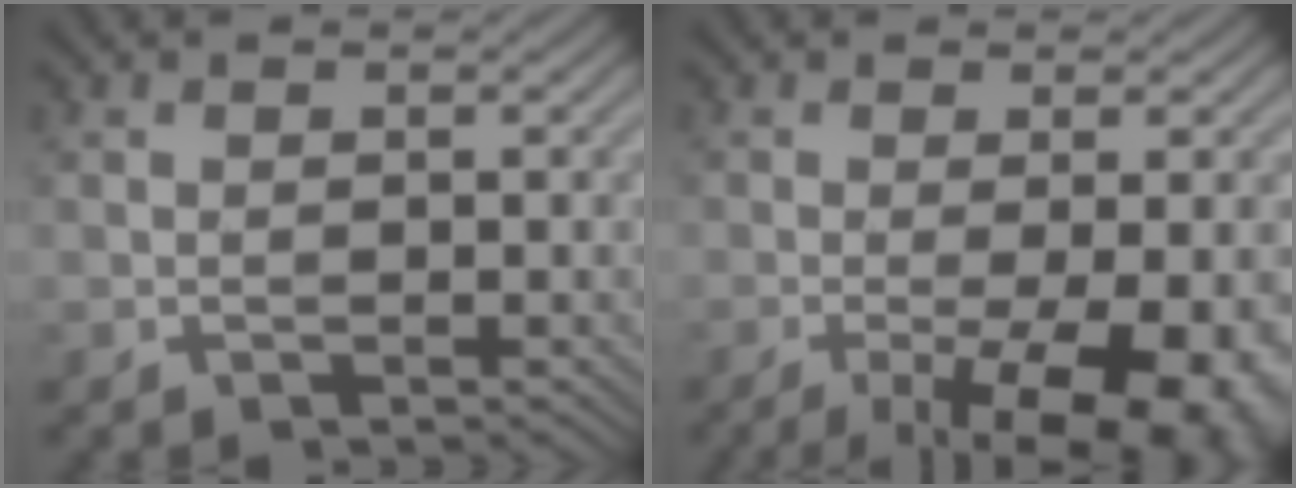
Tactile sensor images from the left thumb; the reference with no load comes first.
{"total": 11.6, "force": [-4.9, 3.3, 10.0], "torque": [-0.138, -0.008, -0.061]}